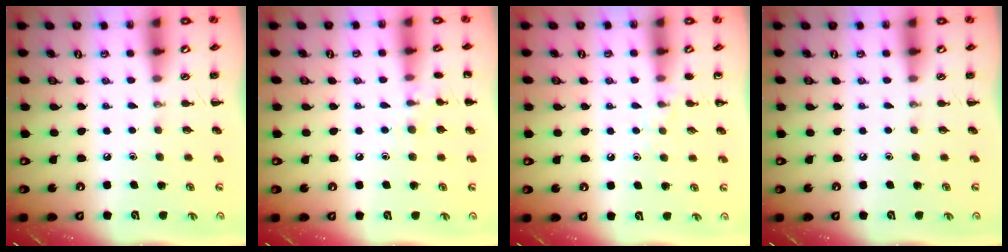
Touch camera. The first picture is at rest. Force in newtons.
{"total": 6.8, "press": 6.5, "slide": 2.1}
{"total": 5.1, "press": 4.8, "slide": 1.9}
{"total": 0.0}